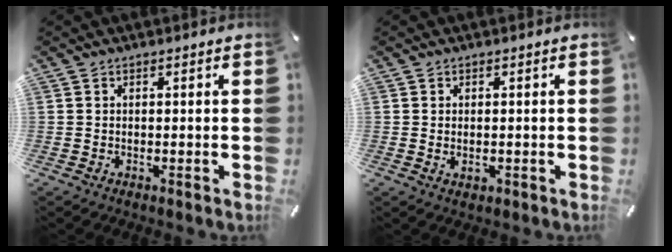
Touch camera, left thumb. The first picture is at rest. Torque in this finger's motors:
{"motor_torque": [0.21, -0.39, -0.06, 0.08, -0.02]}